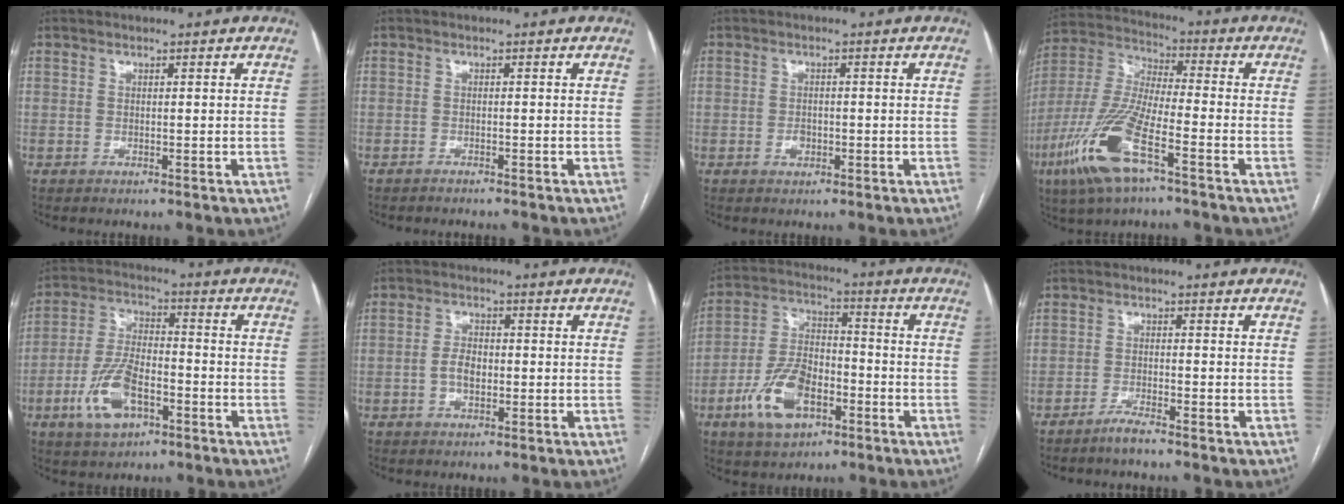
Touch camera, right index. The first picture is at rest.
{"total": 2.3, "force": [-2.2, 0.2, 0.6], "torque": [-0.009, -0.002, -0.028]}
{"total": 1.6, "force": [-0.6, 1.1, 1.0], "torque": [-0.018, 0.003, -0.007]}
{"total": 15.2, "force": [-7.5, 3.1, 12.9], "torque": [-0.286, -0.020, -0.142]}
{"total": 10.7, "force": [-4.6, 4.7, 8.5], "torque": [-0.191, 0.006, -0.082]}
{"total": 3.6, "force": [-0.7, 2.1, 2.8], "torque": [-0.057, 0.008, -0.013]}
{"total": 12.0, "force": [-5.3, 6.1, 8.9], "torque": [-0.194, 0.010, -0.094]}
{"total": 2.7, "force": [-2.3, -0.1, 1.3], "torque": [-0.032, -0.004, -0.046]}